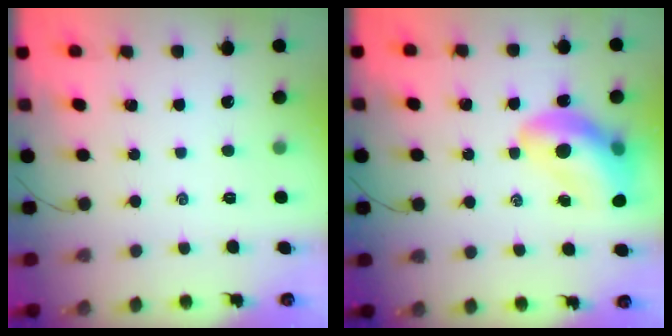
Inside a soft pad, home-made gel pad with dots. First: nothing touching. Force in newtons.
{"total": 14.1, "press": 13.6, "slide": 3.8}